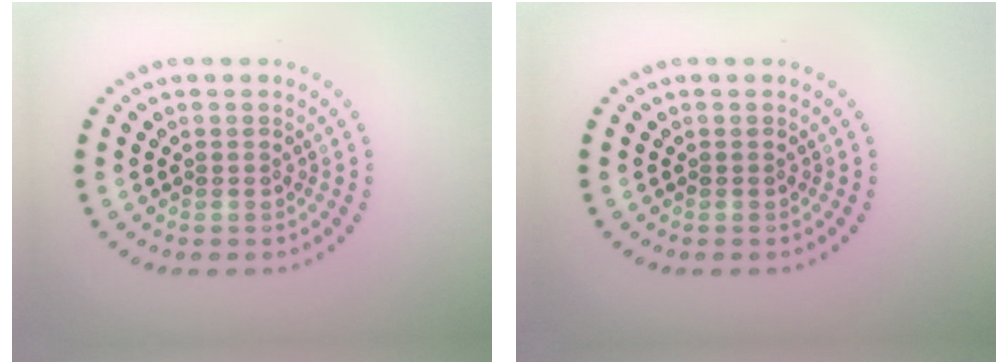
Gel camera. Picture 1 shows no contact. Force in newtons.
{"total": 0.0}